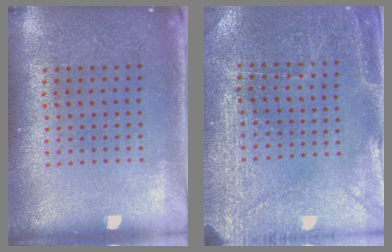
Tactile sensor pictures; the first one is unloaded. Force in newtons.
{"total": 2.9, "press": 2.8, "slide": 0.5}